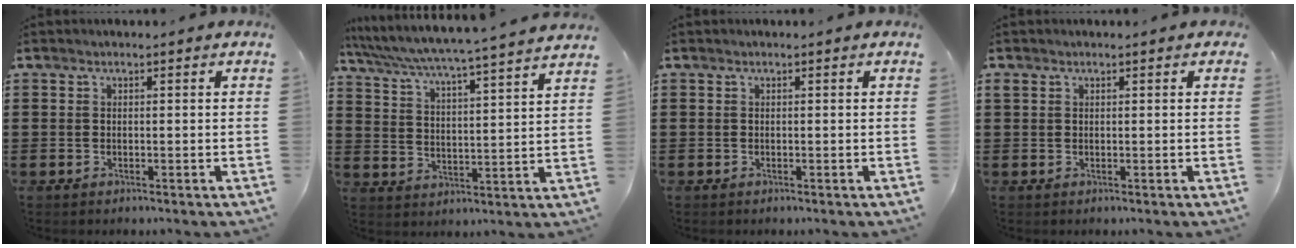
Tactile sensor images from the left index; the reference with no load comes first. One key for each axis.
{"total": 4.4, "fx": 4.0, "fy": -0.8, "fz": 1.6, "tx": -0.053, "ty": -0.039, "tz": 0.058}
{"total": 0.0}
{"total": 1.1, "fx": 0.5, "fy": 0.8, "fz": 0.5, "tx": -0.013, "ty": 0.007, "tz": 0.009}